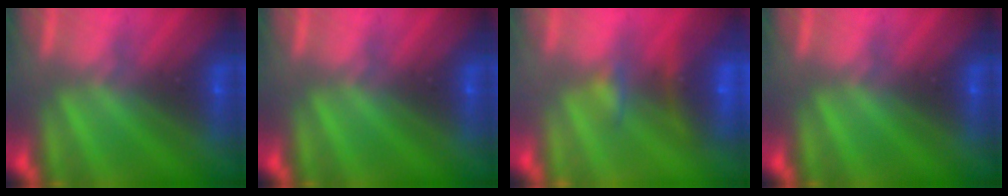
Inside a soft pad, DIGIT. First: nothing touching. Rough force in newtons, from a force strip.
{"total": 0.0}
{"total": 6.5}
{"total": 0.0}